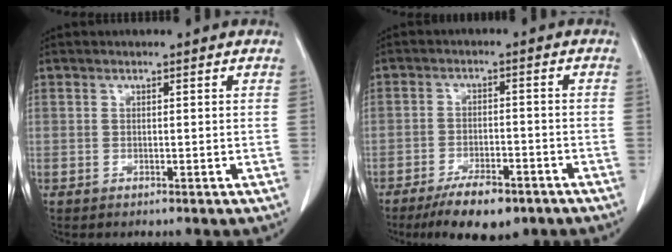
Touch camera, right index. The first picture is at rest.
{"total": 8.7, "force": [-6.2, 2.7, 5.4], "torque": [-0.087, -0.009, -0.099]}